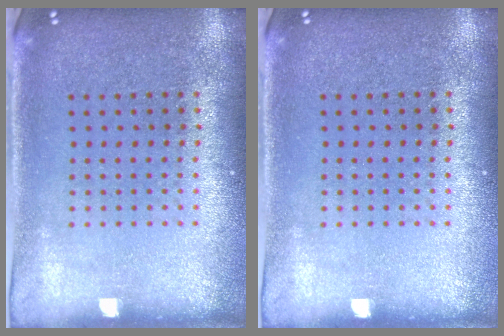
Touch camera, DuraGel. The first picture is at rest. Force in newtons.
{"total": 0.0}